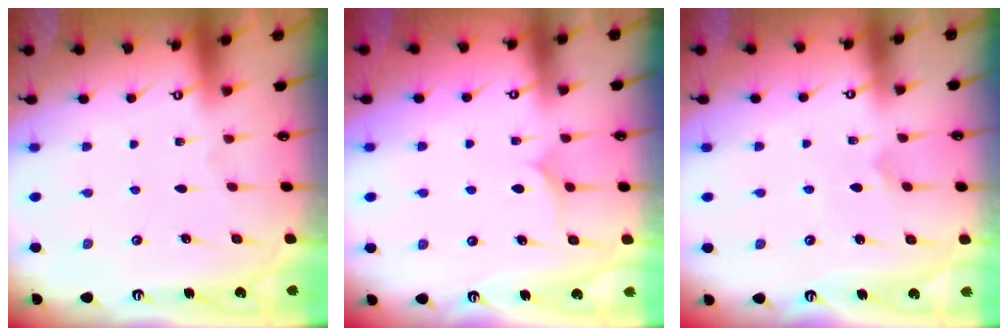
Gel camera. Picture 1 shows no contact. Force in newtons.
{"total": 6.4, "press": 6.4, "slide": 0.4}
{"total": 4.1, "press": 4.1, "slide": 0.3}